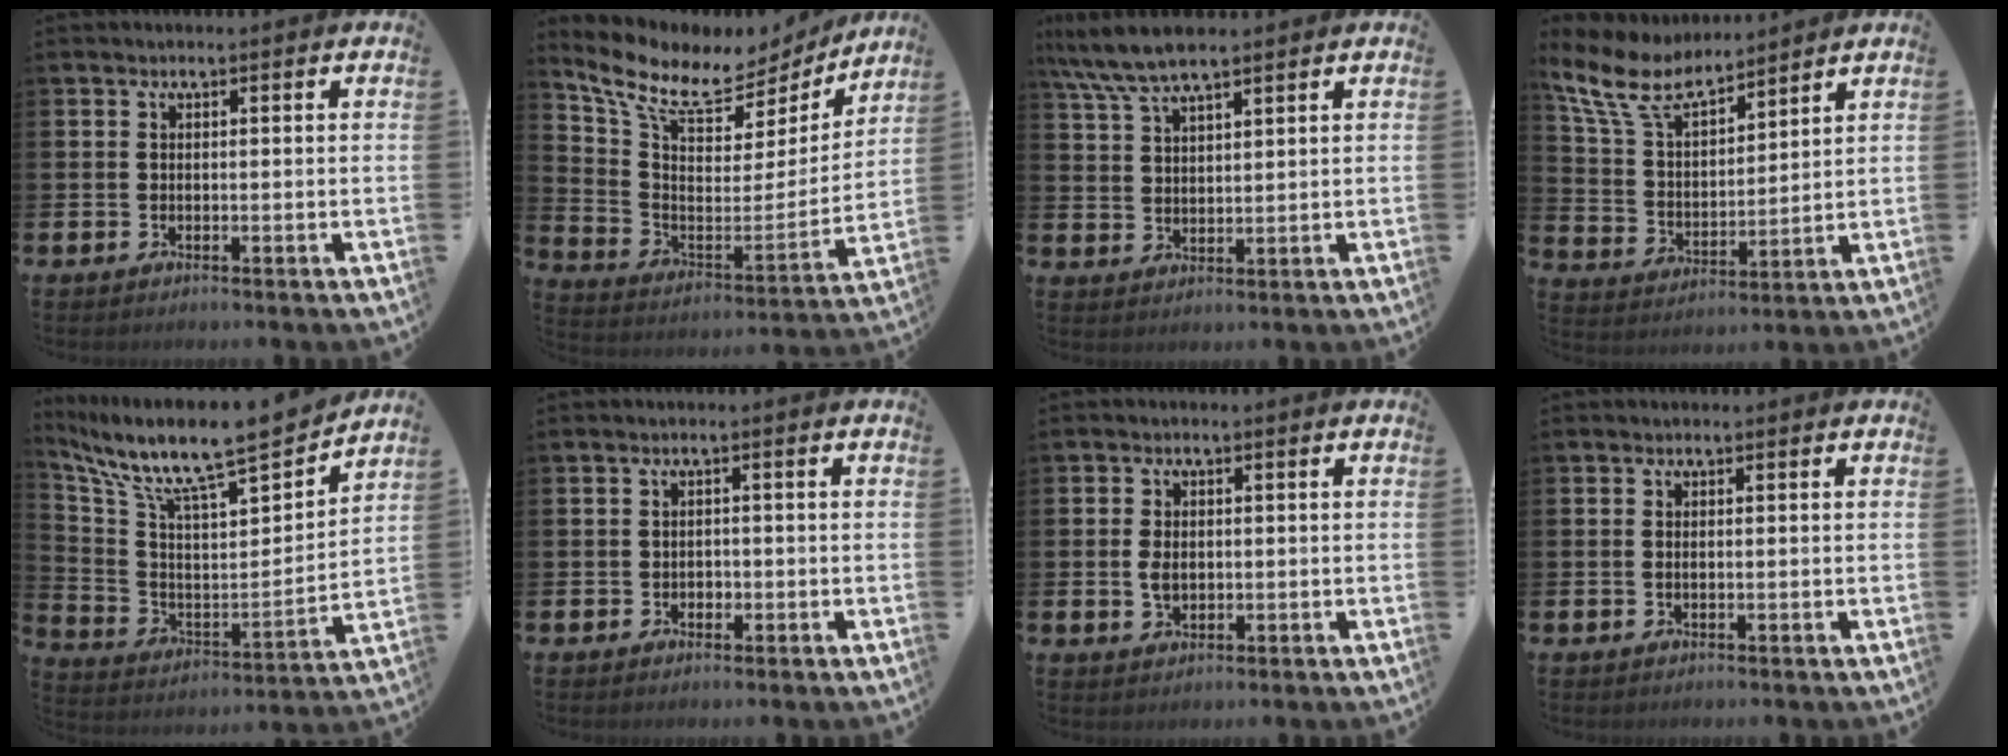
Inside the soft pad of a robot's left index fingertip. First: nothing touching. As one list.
[{"total": 9.5, "force": [8.0, 3.8, 3.4], "torque": [-0.108, -0.056, 0.136]}, {"total": 6.9, "force": [6.1, 1.3, 3.0], "torque": [-0.078, -0.014, 0.112]}, {"total": 8.9, "force": [7.7, 3.0, 3.3], "torque": [-0.102, -0.039, 0.139]}, {"total": 10.8, "force": [9.4, 1.5, 5.1], "torque": [-0.134, -0.078, 0.152]}, {"total": 1.0, "force": [-0.2, 0.9, 0.4], "torque": [-0.005, 0.004, -0.006]}, {"total": 2.8, "force": [0.0, 1.9, 2.0], "torque": [-0.033, 0.005, -0.002]}, {"total": 0.0}]